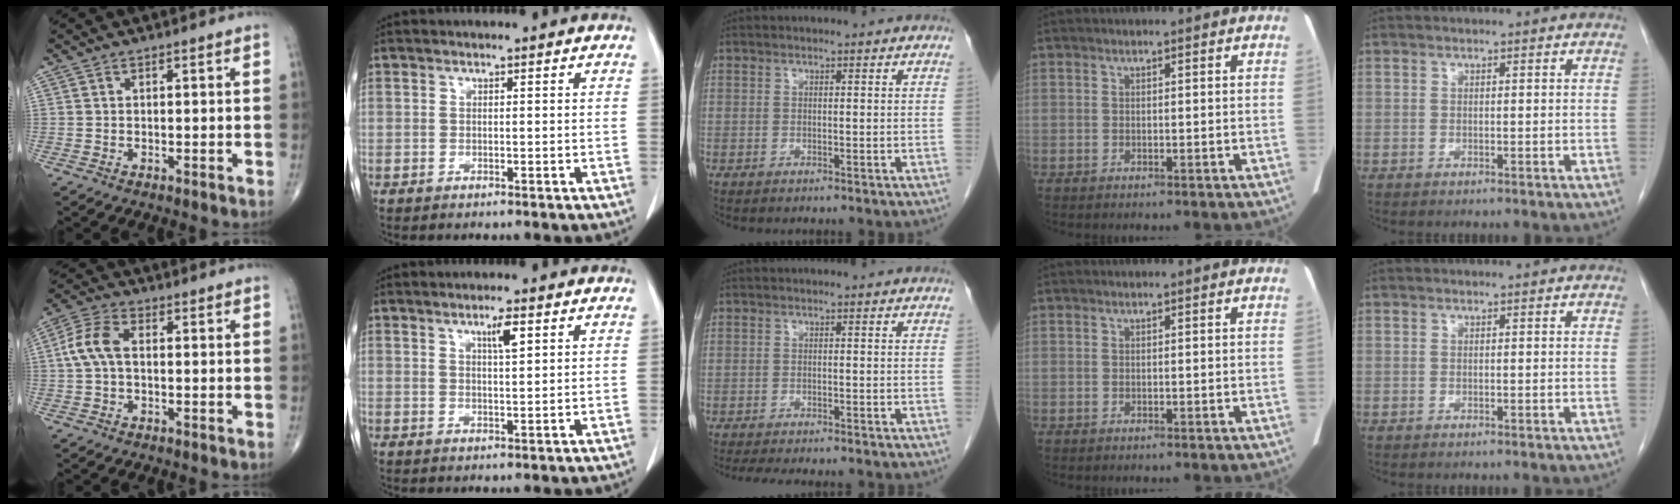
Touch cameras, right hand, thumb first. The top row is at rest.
{"thumb": {"total": 6.6, "force": [0.3, 3.9, 5.3], "torque": [-0.120, 0.021, 0.000]}, "index": {"total": 2.9, "force": [1.5, 0.3, 2.5], "torque": [-0.044, -0.002, 0.024]}, "middle": {"total": 8.4, "force": [-7.4, 1.5, 3.7], "torque": [-0.053, -0.009, -0.100]}}